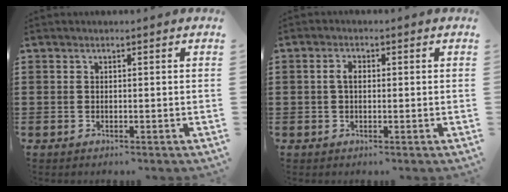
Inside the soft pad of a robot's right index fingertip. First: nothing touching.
{"total": 2.2, "force": [0.1, 1.2, 1.8], "torque": [-0.038, 0.006, 0.001]}